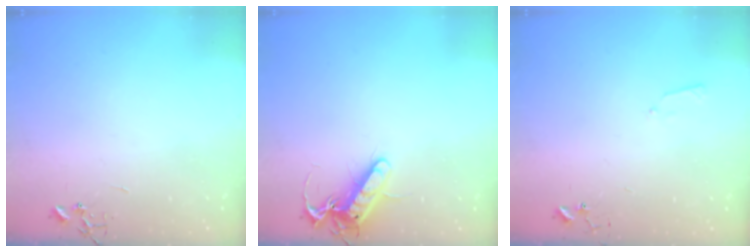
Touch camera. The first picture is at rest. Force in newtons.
{"total": 13.9, "press": 13.8, "slide": 1.7}
{"total": 4.1, "press": 4.0, "slide": 0.6}